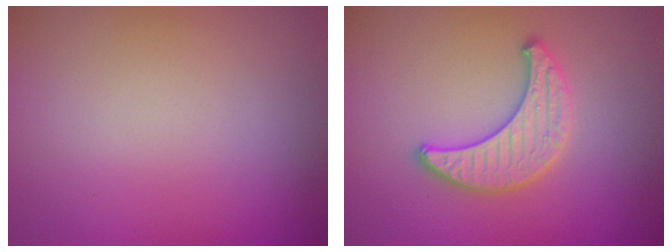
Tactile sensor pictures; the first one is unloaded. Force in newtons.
{"total": 3.2, "press": 3.2, "slide": 0.4}